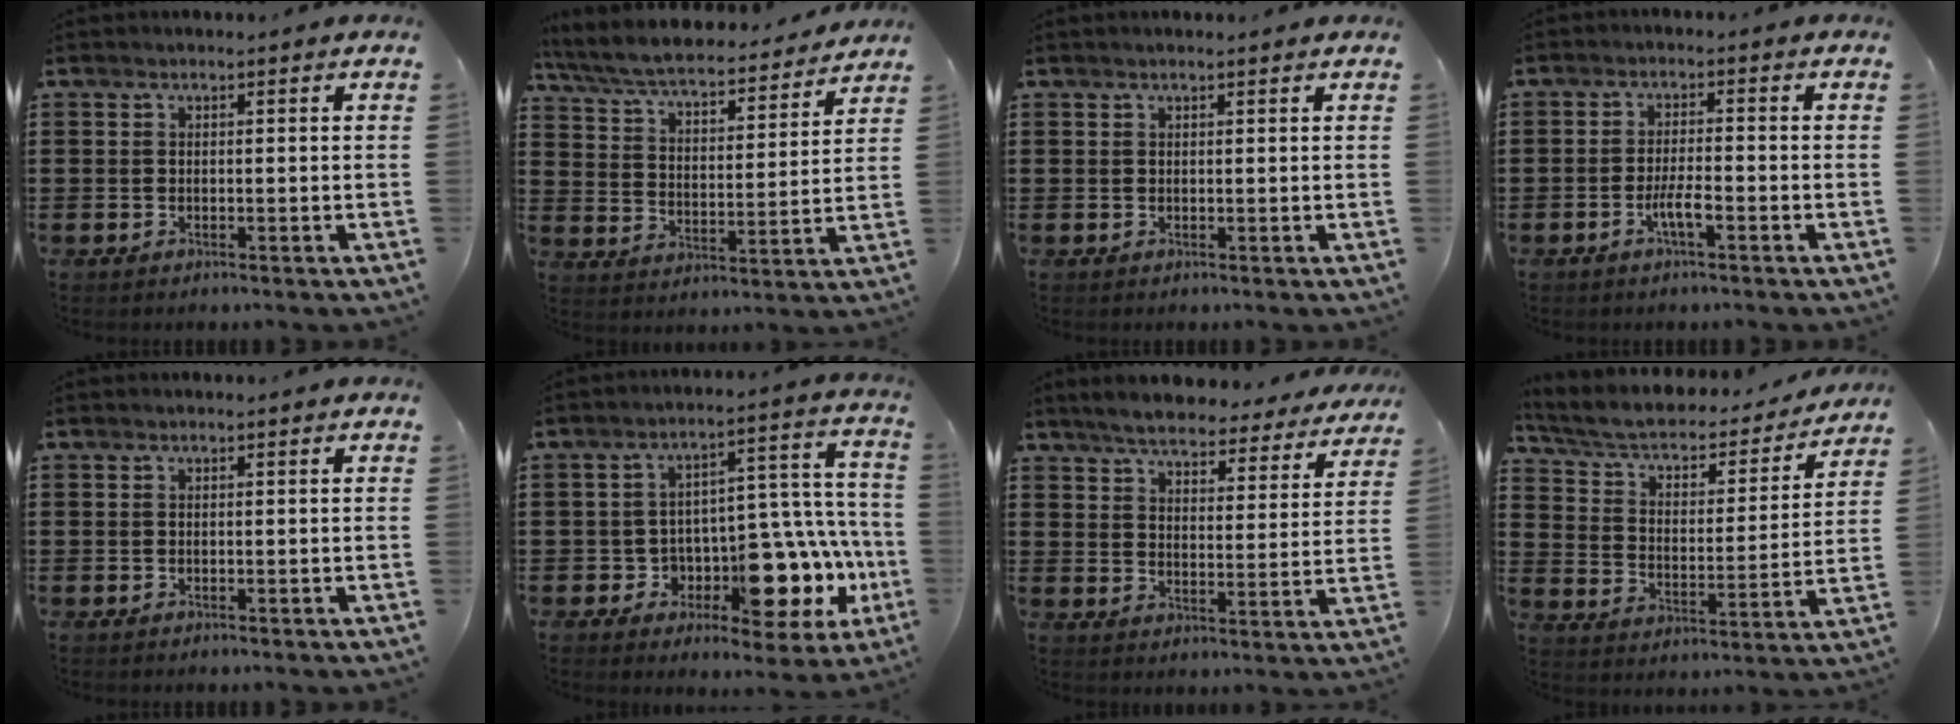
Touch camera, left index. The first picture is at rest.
{"total": 6.1, "force": [5.7, 0.6, 2.3], "torque": [-0.069, -0.038, 0.093]}
{"total": 0.6, "force": [0.5, 0.0, 0.4], "torque": [-0.008, 0.000, 0.009]}
{"total": 3.7, "force": [-1.7, 0.6, 3.2], "torque": [-0.061, 0.001, -0.031]}
{"total": 0.0}
{"total": 10.5, "force": [-4.0, 6.5, 7.3], "torque": [-0.102, -0.011, -0.061]}
{"total": 5.7, "force": [5.5, 0.6, 1.5], "torque": [-0.055, -0.032, 0.095]}
{"total": 4.6, "force": [3.4, 2.0, 2.2], "torque": [-0.062, -0.025, 0.051]}